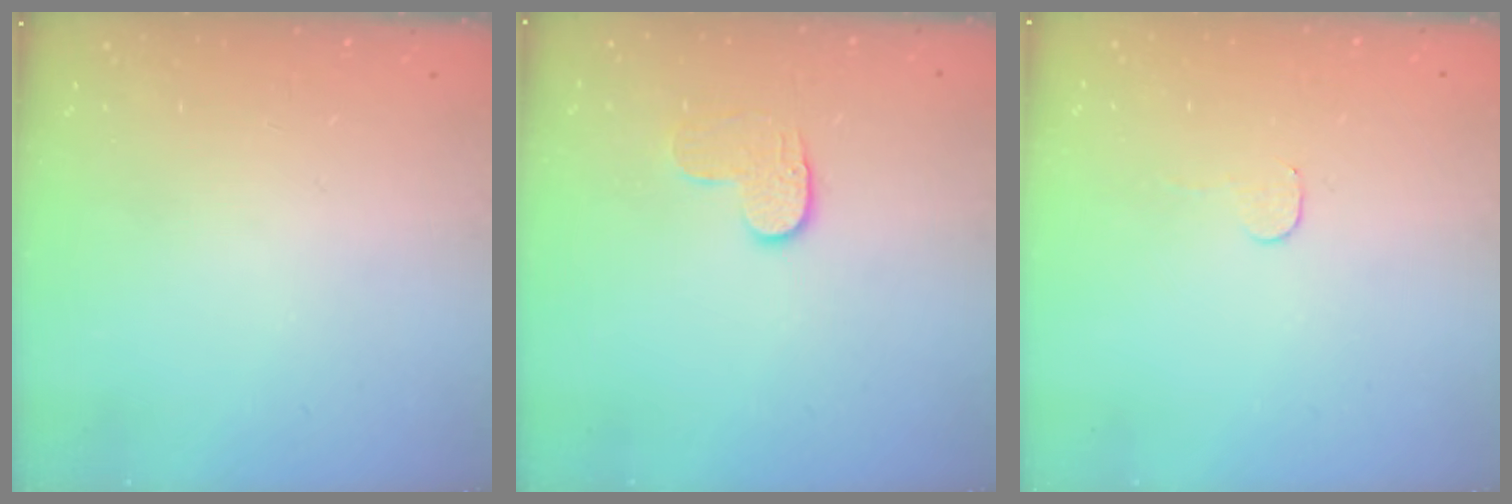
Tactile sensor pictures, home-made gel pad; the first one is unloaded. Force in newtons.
{"total": 5.7, "press": 5.7, "slide": 0.4}
{"total": 2.8, "press": 2.8, "slide": 0.2}